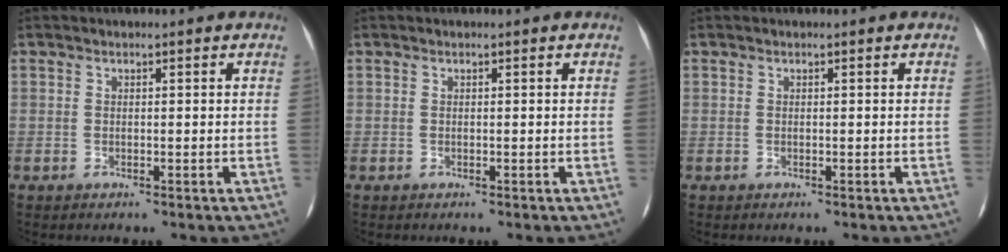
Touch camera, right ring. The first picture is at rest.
{"total": 0.0}
{"total": 0.0}